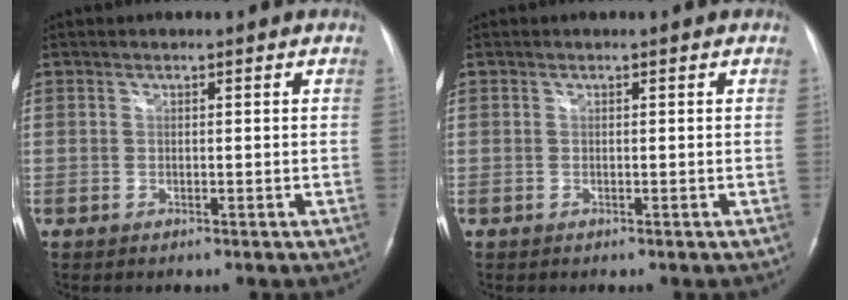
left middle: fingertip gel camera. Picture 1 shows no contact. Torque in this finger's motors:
{"motor_torque": [-0.02, -0.01, 0.00, 0.00]}